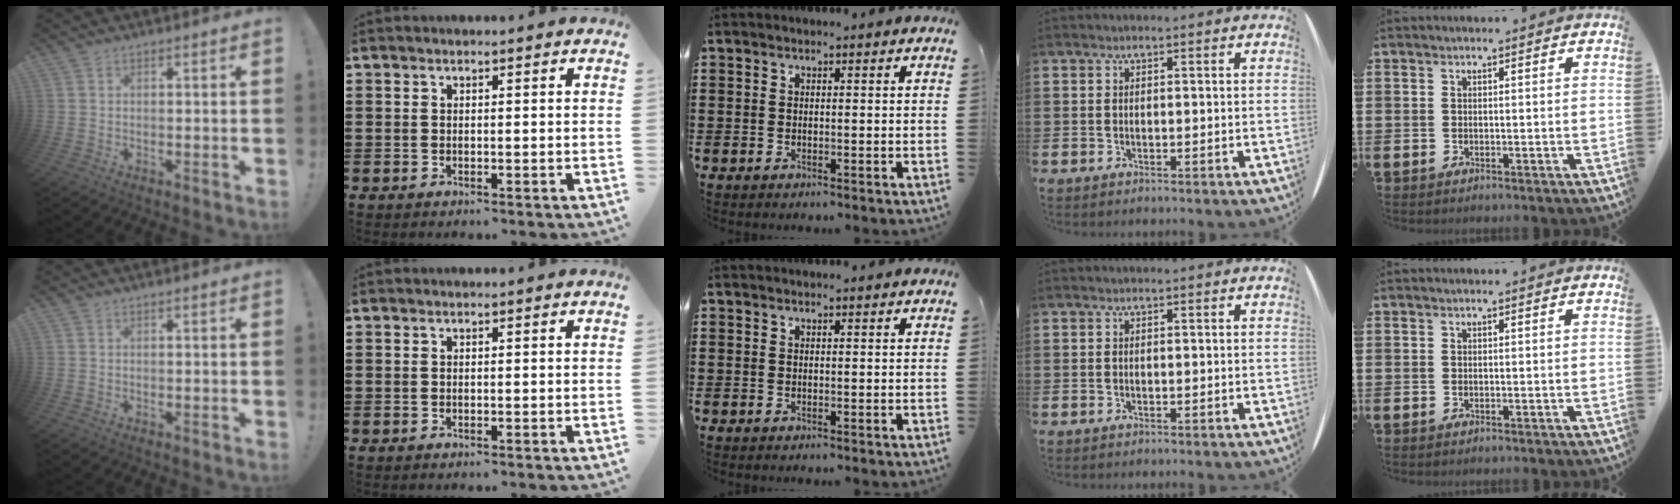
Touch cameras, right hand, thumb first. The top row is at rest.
{}